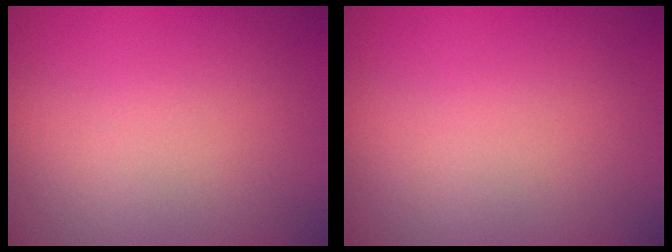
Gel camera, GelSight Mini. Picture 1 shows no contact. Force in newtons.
{"total": 0.0}